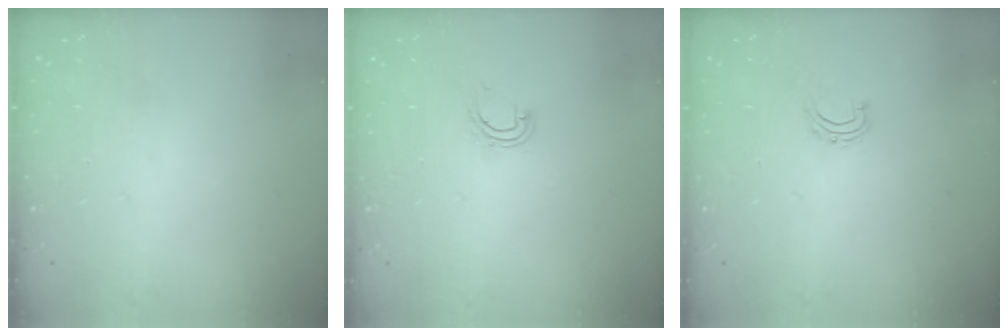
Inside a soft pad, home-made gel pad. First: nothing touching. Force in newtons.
{"total": 5.0, "press": 5.0, "slide": 0.2}
{"total": 5.9, "press": 5.9, "slide": 0.5}